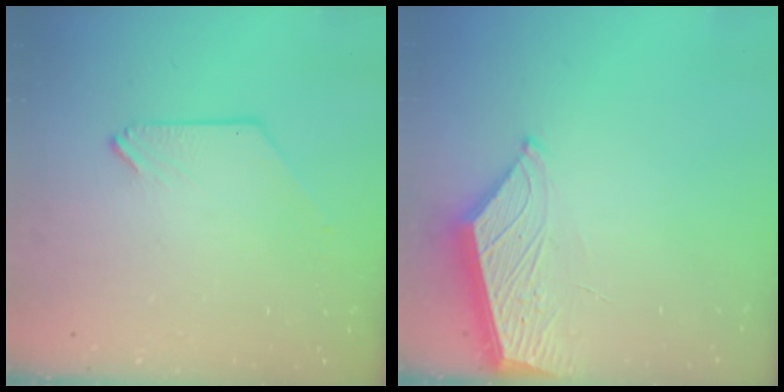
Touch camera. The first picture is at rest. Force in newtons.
{"total": 4.0, "press": 3.9, "slide": 0.4}